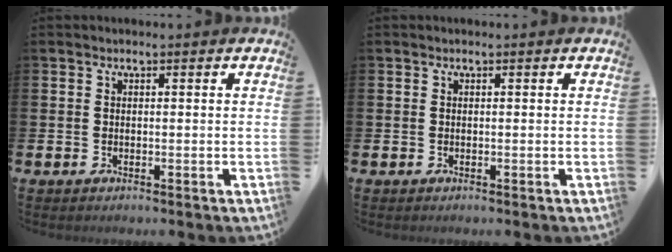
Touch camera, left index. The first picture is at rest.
{"total": 0.0}